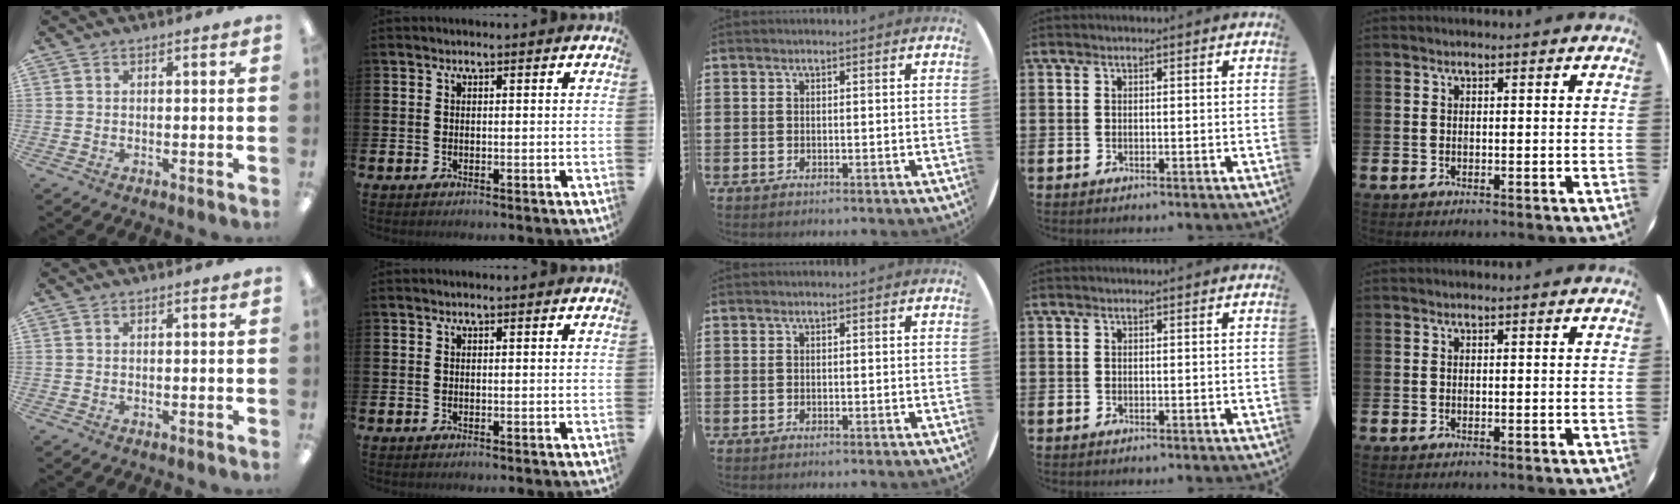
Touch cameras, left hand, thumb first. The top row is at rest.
{}